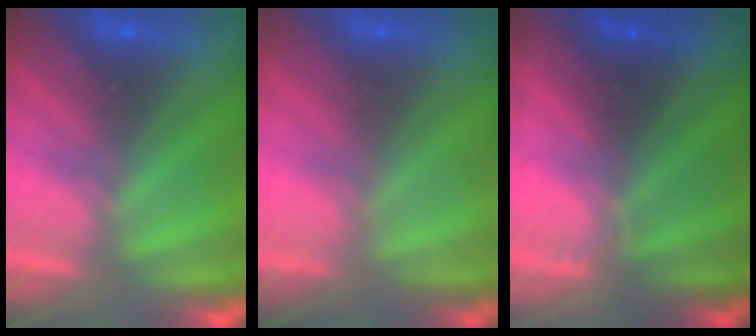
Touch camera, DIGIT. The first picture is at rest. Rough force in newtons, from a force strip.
{"total": 2.3}
{"total": 1.6}